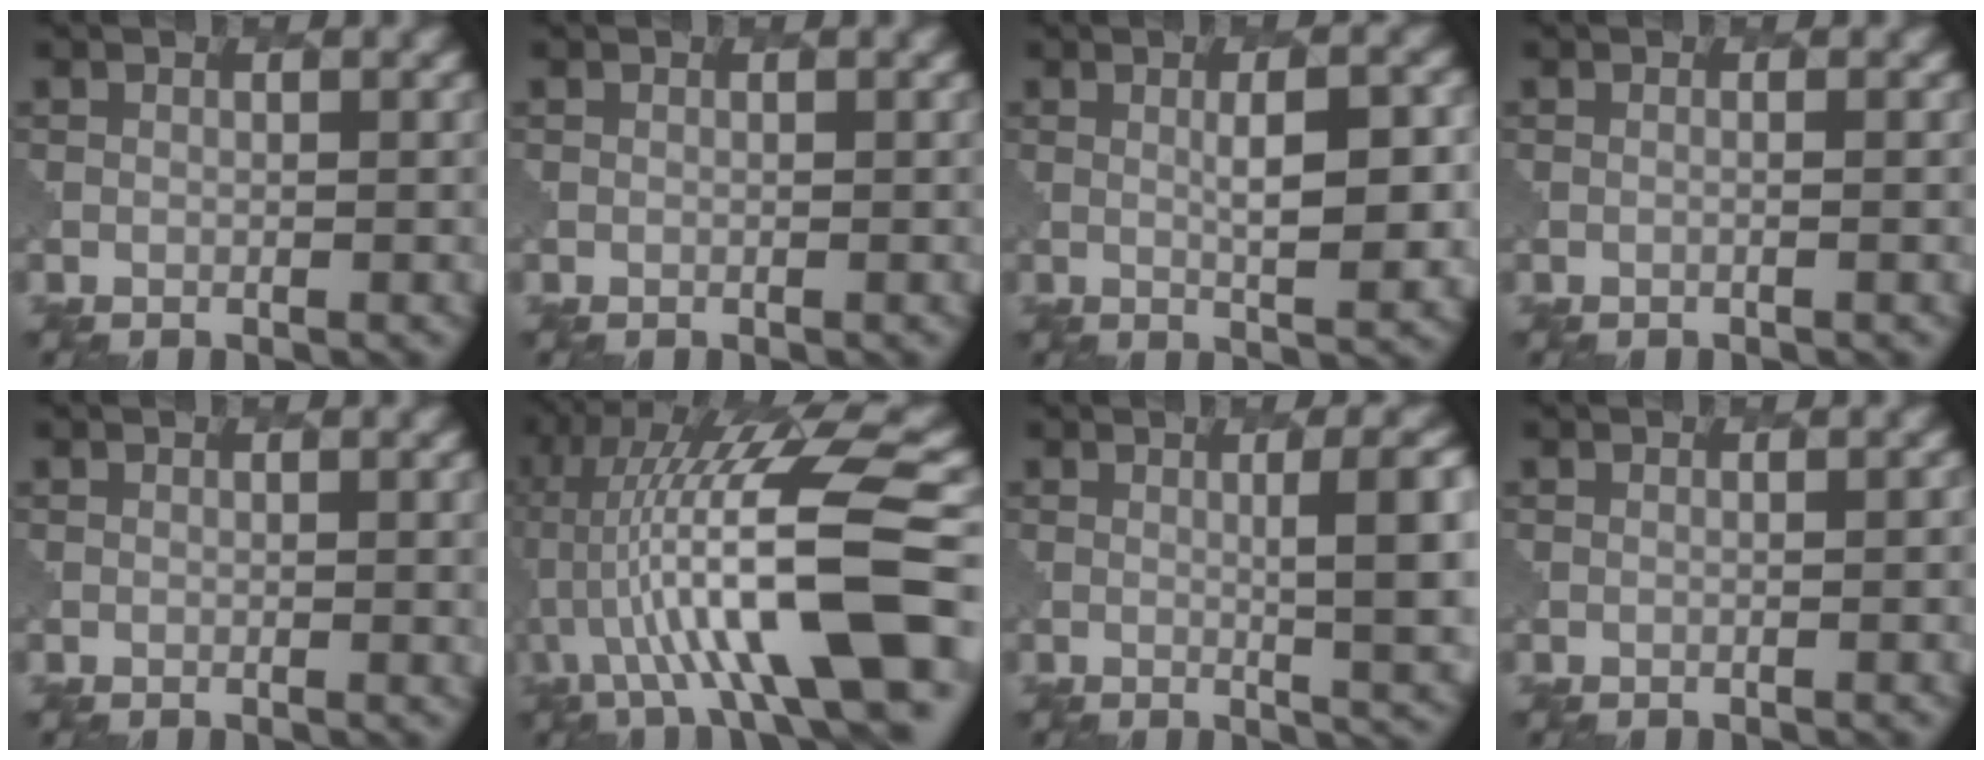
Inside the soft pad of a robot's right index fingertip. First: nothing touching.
{"total": 0.0}
{"total": 4.9, "force": [0.9, 1.0, 4.7], "torque": [-0.074, -0.001, 0.014]}
{"total": 0.8, "force": [0.3, 0.2, 0.7], "torque": [-0.006, -0.002, -0.017]}
{"total": 1.8, "force": [0.4, 0.5, 1.7], "torque": [-0.017, 0.002, 0.003]}
{"total": 15.0, "force": [-0.9, 3.0, 14.7], "torque": [-0.261, 0.037, -0.007]}
{"total": 8.3, "force": [1.1, 2.3, 7.9], "torque": [-0.085, 0.003, 0.013]}
{"total": 0.9, "force": [0.1, 0.2, 0.8], "torque": [-0.004, 0.006, -0.007]}